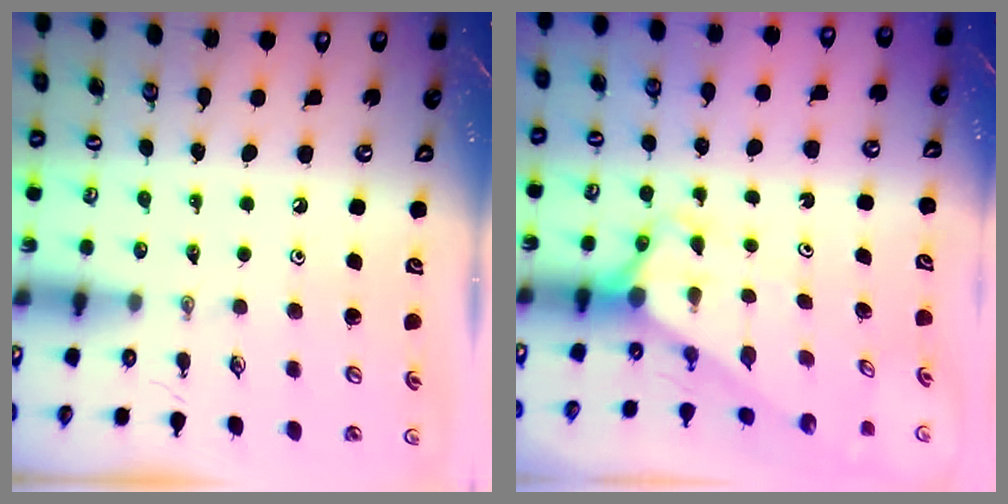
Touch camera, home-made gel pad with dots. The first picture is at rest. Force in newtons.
{"total": 2.7, "press": 2.7, "slide": 0.0}